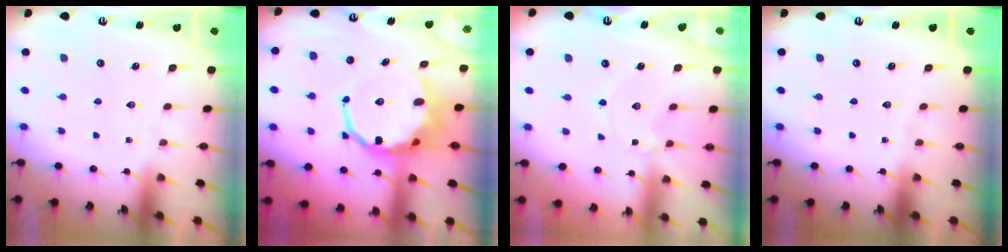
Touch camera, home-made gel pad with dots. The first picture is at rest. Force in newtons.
{"total": 10.3, "press": 10.0, "slide": 2.2}
{"total": 2.2, "press": 2.2, "slide": 0.2}
{"total": 0.0}